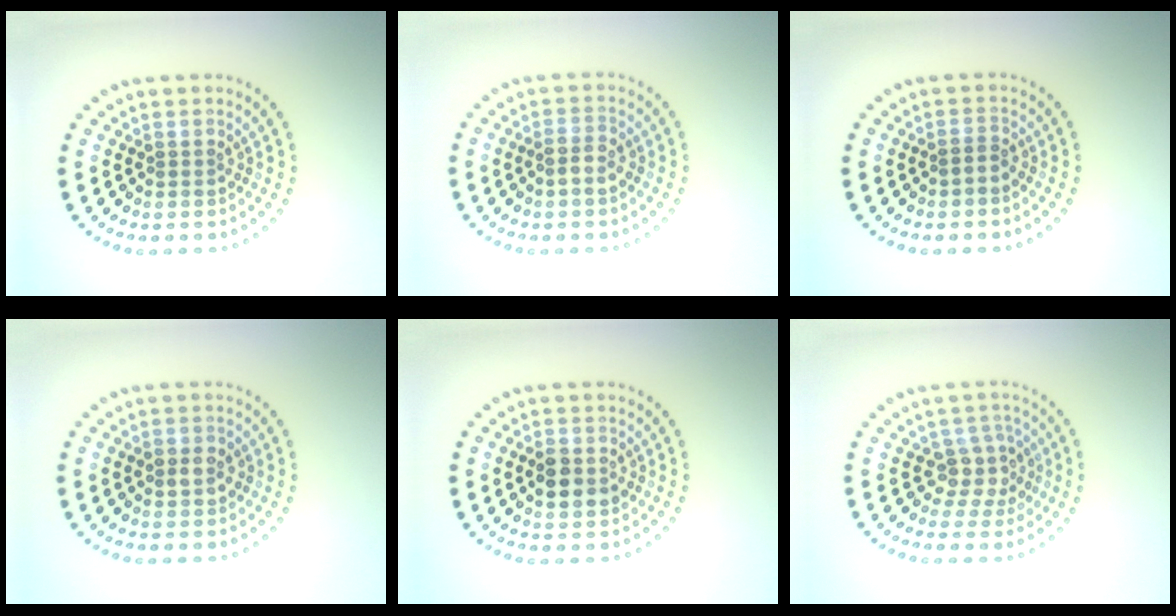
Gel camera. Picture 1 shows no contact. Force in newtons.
{"total": 1.7, "press": 1.6, "slide": 0.5}
{"total": 0.6, "press": 0.4, "slide": 0.5}
{"total": 1.6, "press": 1.6, "slide": 0.3}
{"total": 2.9, "press": 2.9, "slide": 0.2}
{"total": 2.9, "press": 2.3, "slide": 1.7}